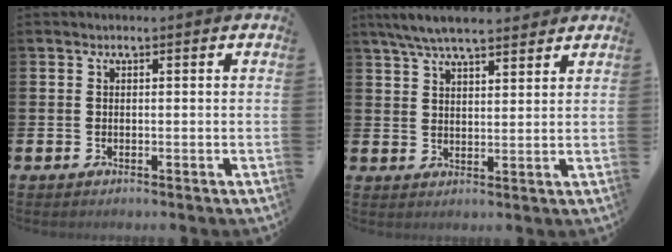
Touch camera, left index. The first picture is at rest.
{"total": 8.0, "force": [7.5, 0.8, 2.7], "torque": [-0.085, -0.041, 0.133]}